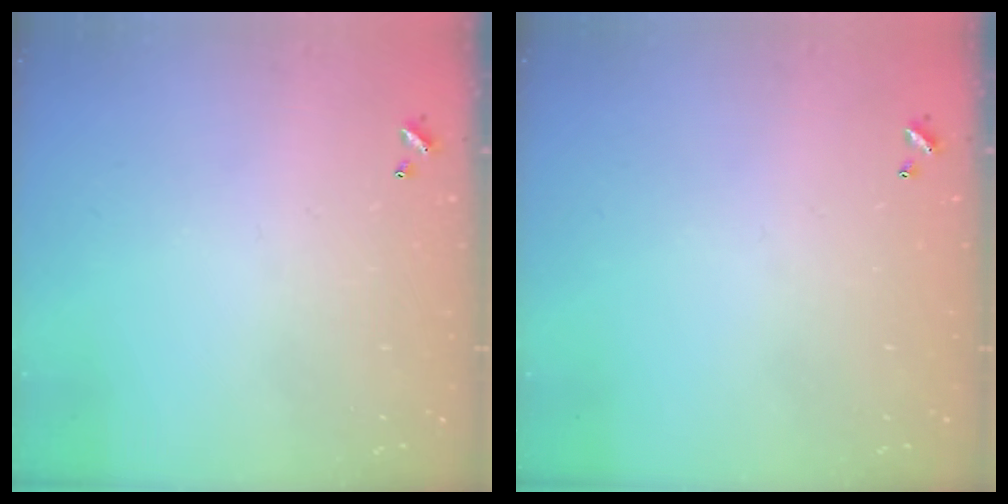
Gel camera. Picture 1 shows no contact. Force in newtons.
{"total": 0.0}